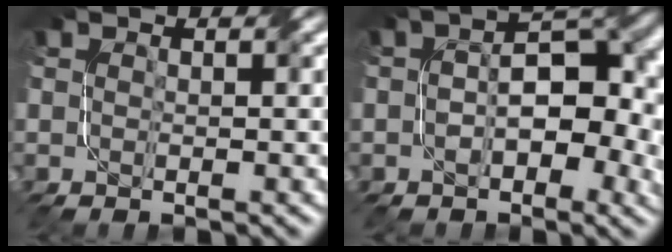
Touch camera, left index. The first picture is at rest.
{"total": 7.2, "force": [-0.9, 3.8, 6.1], "torque": [-0.080, 0.012, -0.020]}